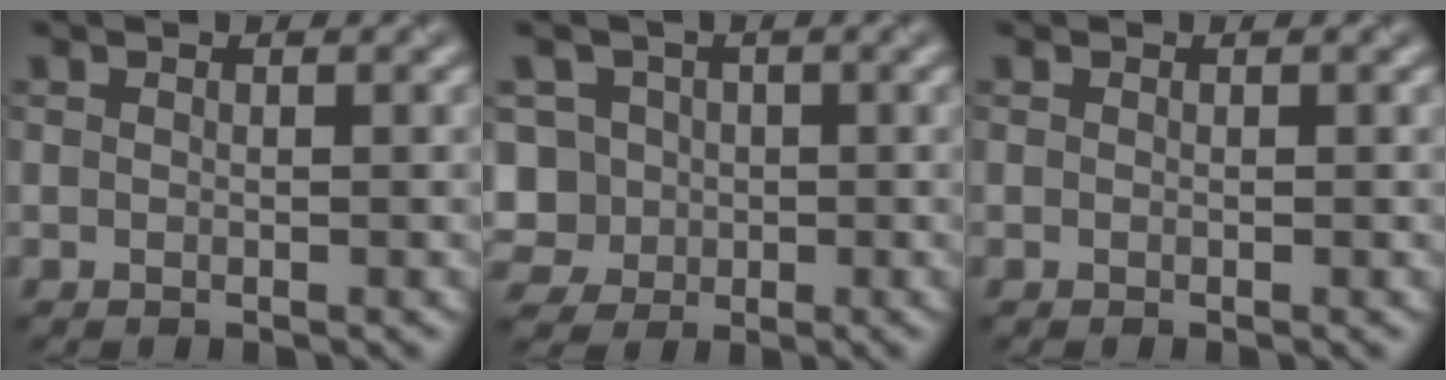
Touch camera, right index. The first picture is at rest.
{"total": 6.9, "force": [-0.7, 6.3, 2.6], "torque": [-0.047, 0.027, -0.042]}
{"total": 0.0}